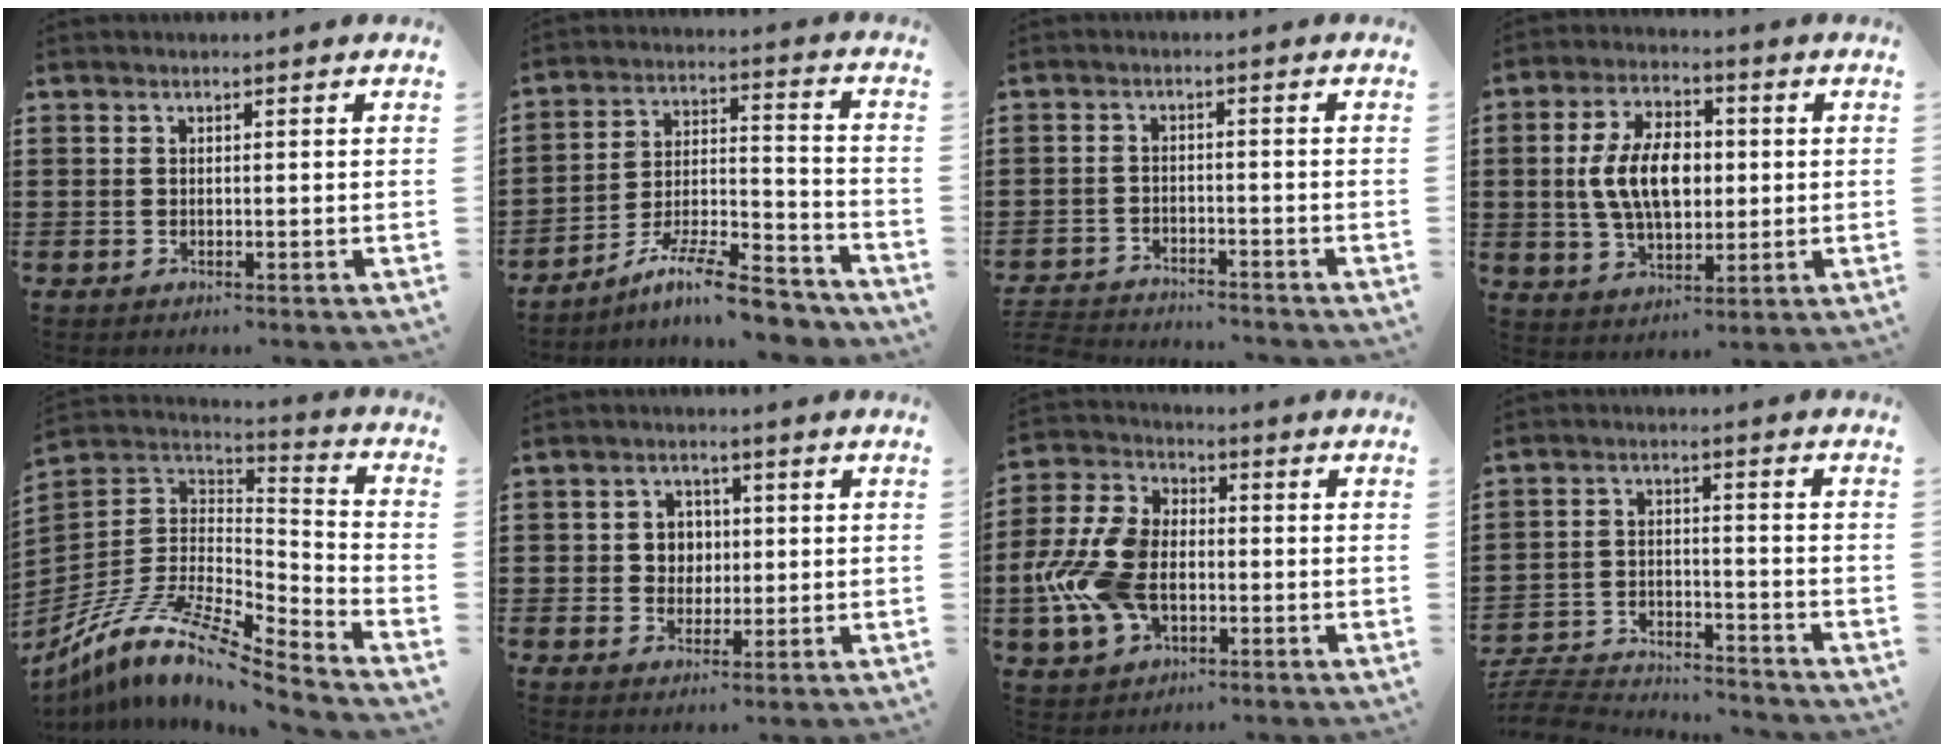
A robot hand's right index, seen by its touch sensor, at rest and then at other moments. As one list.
[{"total": 11.0, "force": [-9.1, 1.7, 6.0], "torque": [-0.098, 0.026, -0.175]}, {"total": 3.1, "force": [-3.1, 0.2, -0.2], "torque": [-0.003, -0.002, -0.068]}, {"total": 9.9, "force": [0.3, 5.9, 8.0], "torque": [-0.165, 0.013, 0.001]}, {"total": 11.4, "force": [-8.3, 2.6, 7.3], "torque": [-0.164, 0.001, -0.170]}, {"total": 3.9, "force": [0.3, 3.7, 1.3], "torque": [-0.033, 0.010, 0.000]}, {"total": 11.9, "force": [-2.2, 7.4, 9.0], "torque": [-0.223, -0.003, -0.041]}, {"total": 5.9, "force": [-5.8, 0.8, 1.1], "torque": [-0.033, 0.004, -0.119]}]